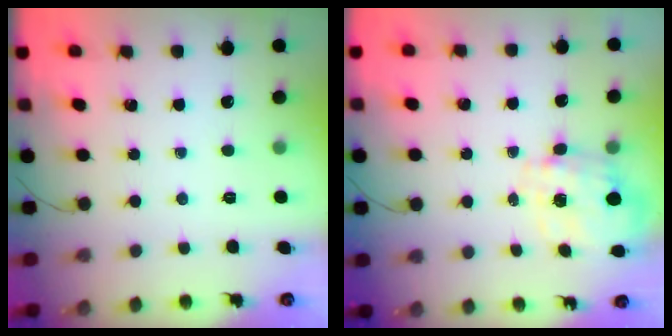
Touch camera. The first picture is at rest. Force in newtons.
{"total": 2.7, "press": 2.6, "slide": 1.0}